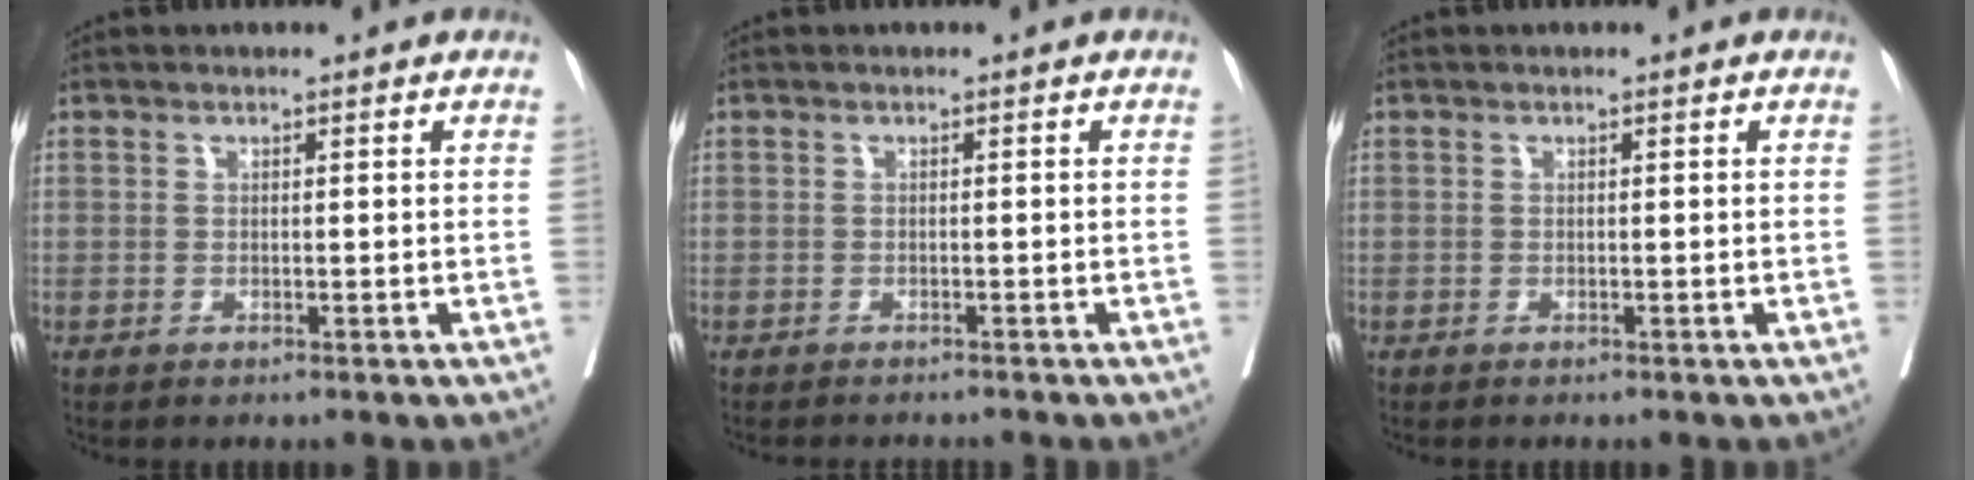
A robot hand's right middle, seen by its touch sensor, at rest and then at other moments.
{"total": 3.8, "force": [-3.6, 0.7, 1.0], "torque": [-0.007, -0.006, -0.046]}
{"total": 0.0}